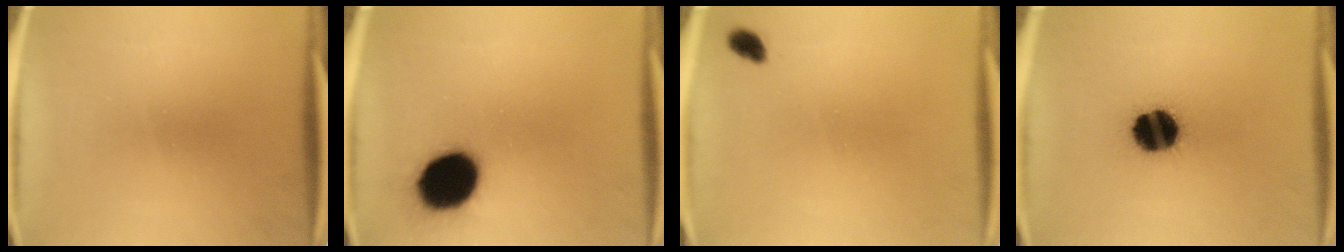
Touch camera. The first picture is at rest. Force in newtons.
{"total": 17.6}
{"total": 1.8}
{"total": 14.6}